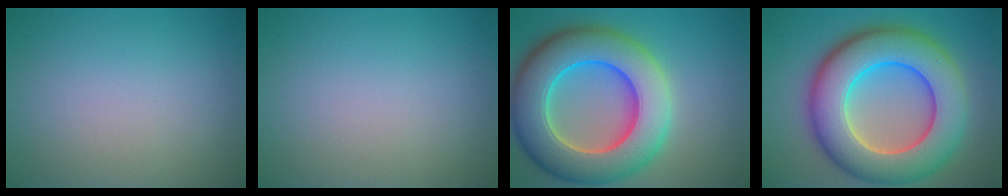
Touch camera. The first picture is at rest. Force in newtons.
{"total": 0.0}
{"total": 12.5, "press": 12.5, "slide": 0.7}
{"total": 12.7, "press": 12.7, "slide": 0.8}